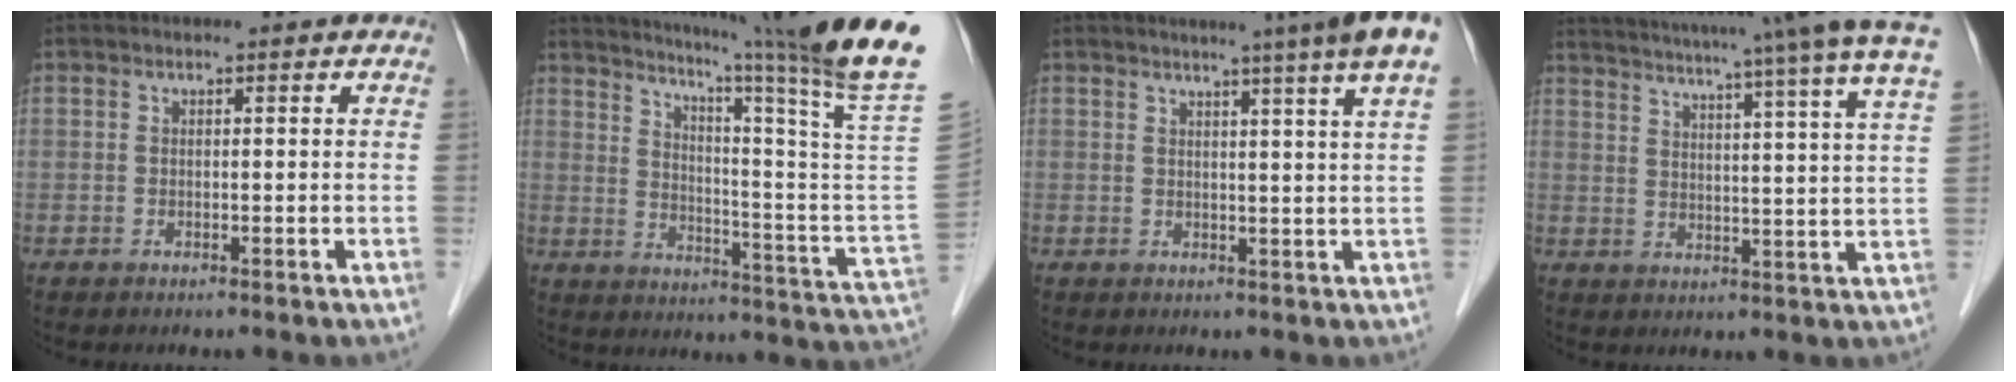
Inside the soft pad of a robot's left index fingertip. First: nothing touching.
{"total": 23.2, "force": [17.8, -3.8, 14.3], "torque": [-0.220, -0.088, 0.232]}
{"total": 8.6, "force": [6.0, -1.3, 6.0], "torque": [-0.080, 0.007, 0.051]}
{"total": 29.3, "force": [26.0, -0.9, 13.4], "torque": [-0.214, -0.052, 0.319]}